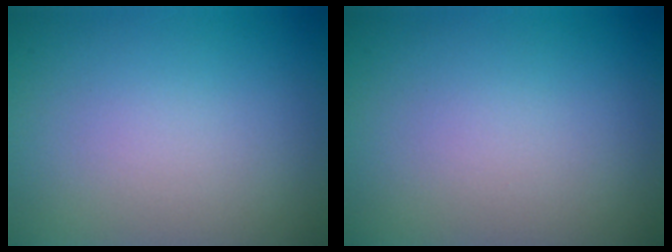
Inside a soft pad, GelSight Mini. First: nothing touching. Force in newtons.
{"total": 0.0}